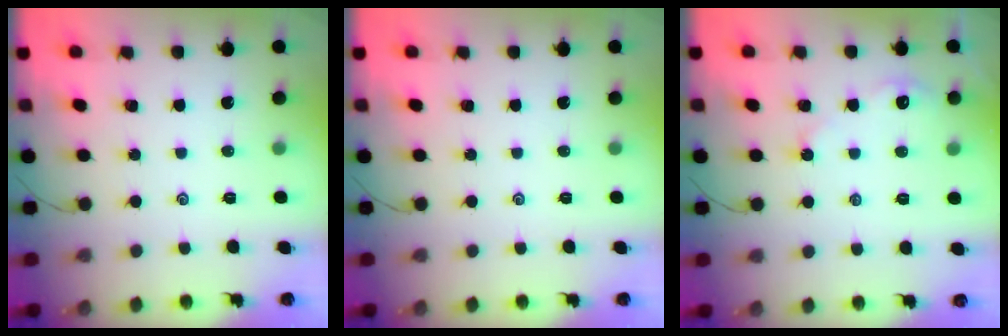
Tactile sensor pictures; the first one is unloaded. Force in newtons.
{"total": 0.0}
{"total": 2.8, "press": 2.8, "slide": 0.4}